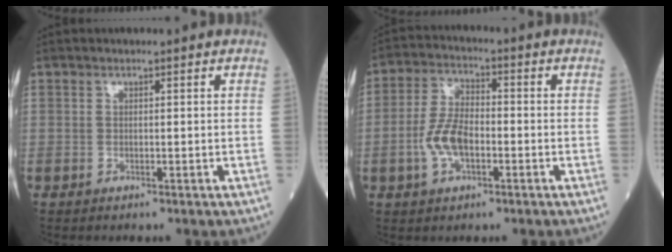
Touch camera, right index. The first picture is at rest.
{"total": 7.3, "force": [-1.9, 3.5, 6.1], "torque": [-0.135, 0.009, -0.039]}